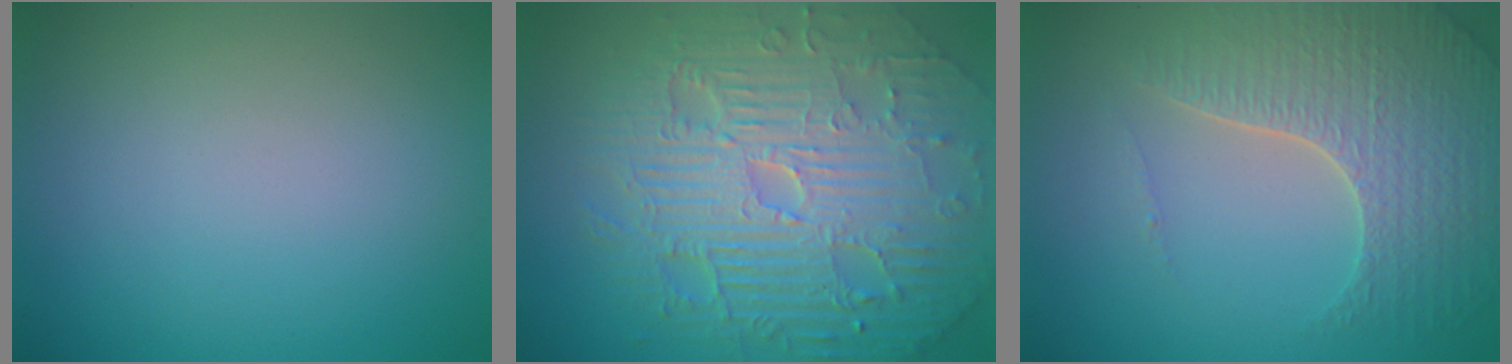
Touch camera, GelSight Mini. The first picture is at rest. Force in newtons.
{"total": 11.4, "press": 7.4, "slide": 8.8}
{"total": 5.0, "press": 4.5, "slide": 2.3}